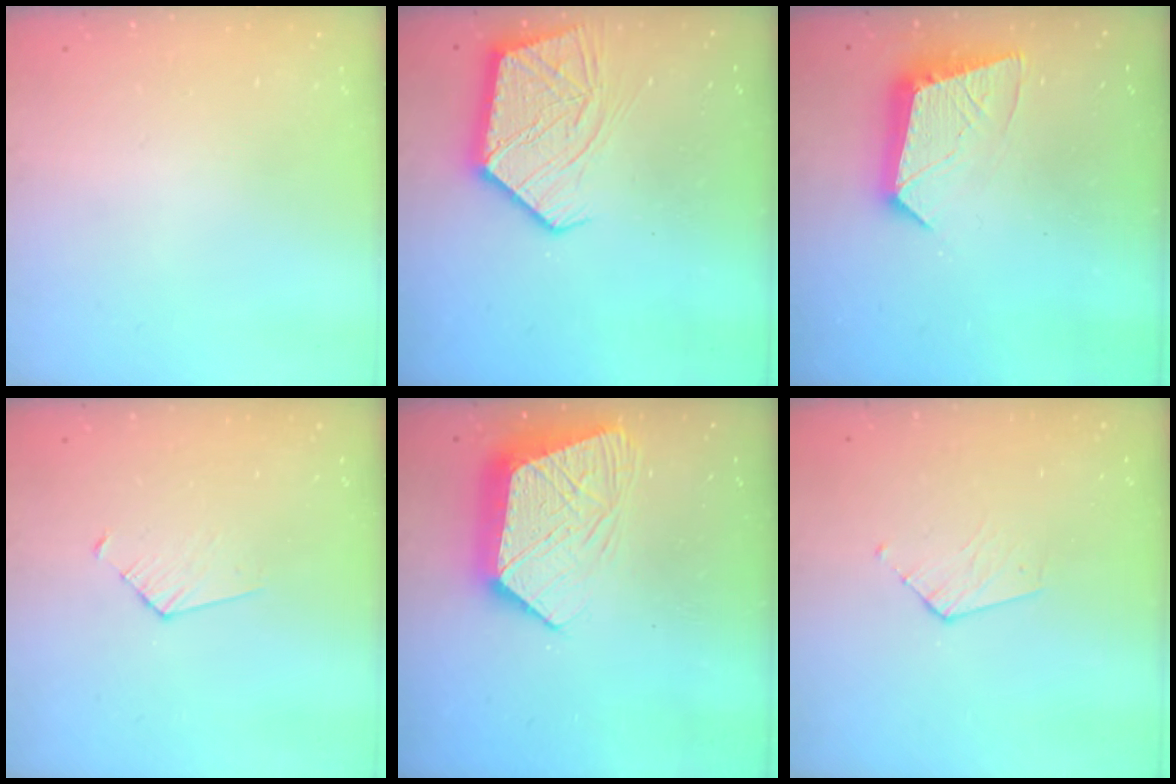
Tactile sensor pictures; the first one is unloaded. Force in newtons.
{"total": 13.8, "press": 13.7, "slide": 1.0}
{"total": 11.5, "press": 11.5, "slide": 0.7}
{"total": 3.8, "press": 3.8, "slide": 0.3}
{"total": 13.7, "press": 13.7, "slide": 1.1}
{"total": 3.7, "press": 3.7, "slide": 0.4}